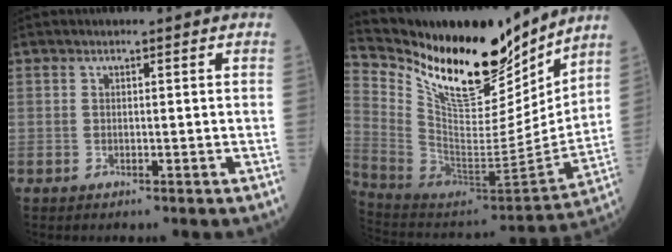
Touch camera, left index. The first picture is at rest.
{"total": 22.3, "force": [18.2, 6.5, 11.0], "torque": [-0.206, -0.030, 0.319]}